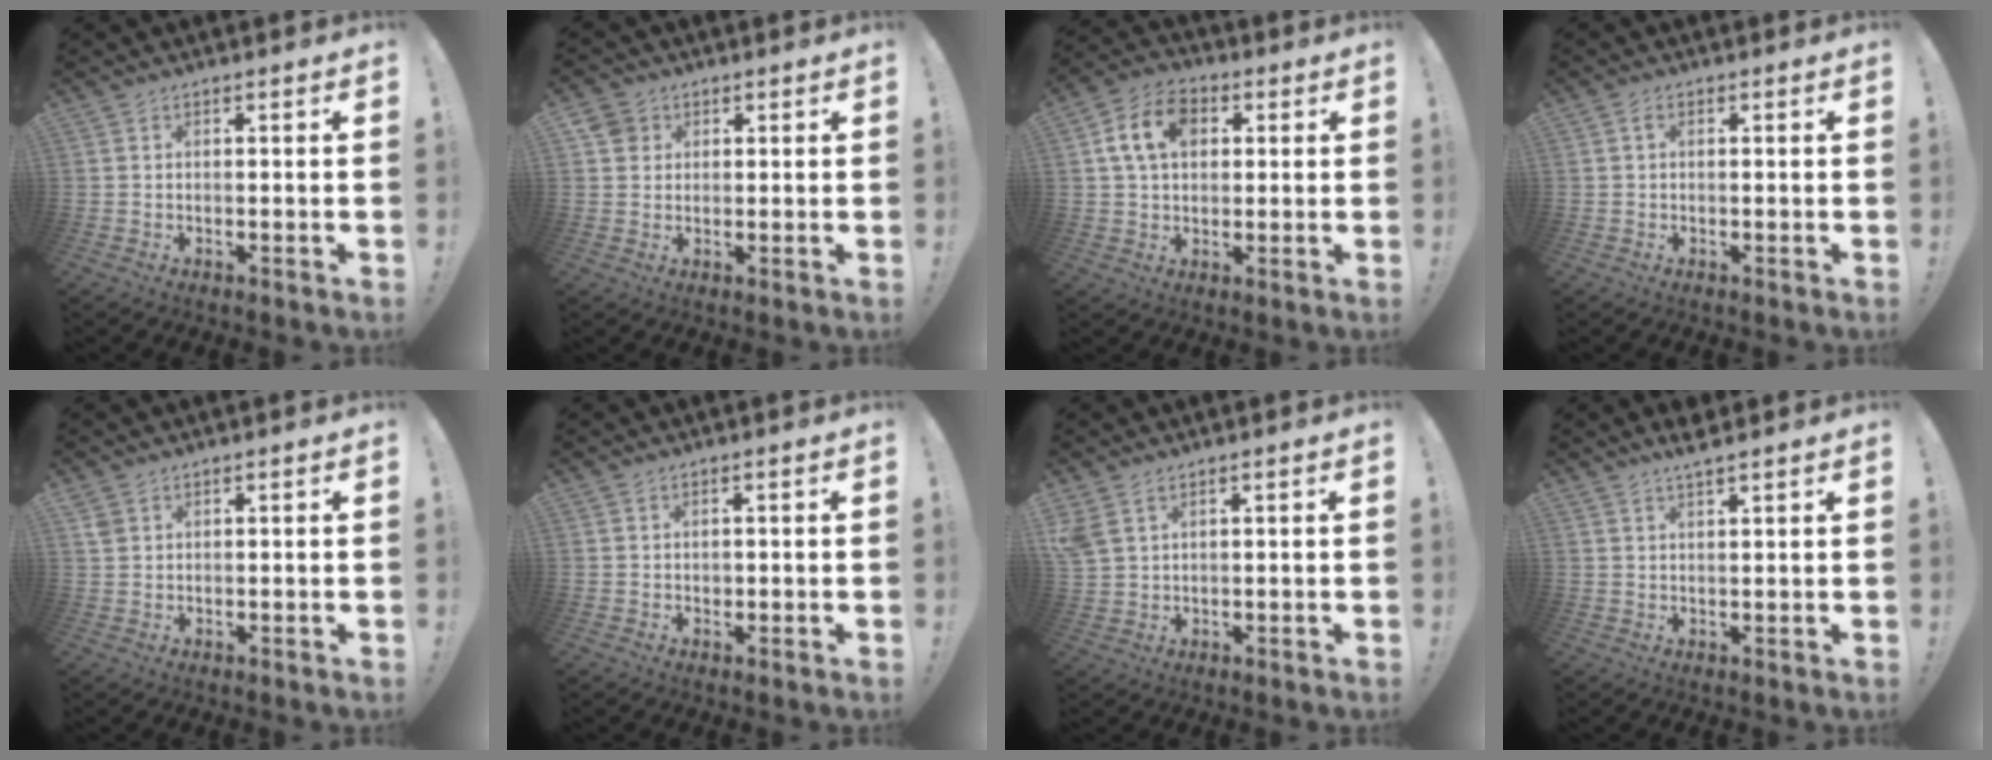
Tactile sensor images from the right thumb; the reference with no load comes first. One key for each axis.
{"total": 4.6, "fx": 2.0, "fy": 4.0, "fz": 1.1, "tx": -0.015, "ty": -0.003, "tz": 0.040}
{"total": 12.0, "fx": 3.4, "fy": 8.6, "fz": 7.7, "tx": -0.128, "ty": 0.015, "tz": 0.068}
{"total": 1.3, "fx": 0.1, "fy": 0.9, "fz": 0.9, "tx": -0.017, "ty": 0.003, "tz": 0.001}
{"total": 2.4, "fx": 1.3, "fy": 1.8, "fz": 1.0, "tx": -0.019, "ty": 0.003, "tz": 0.027}
{"total": 0.9, "fx": 0.1, "fy": 0.9, "fz": 0.1, "tx": 0.000, "ty": 0.001, "tz": 0.001}
{"total": 4.7, "fx": 2.7, "fy": 2.8, "fz": 2.8, "tx": -0.055, "ty": -0.003, "tz": 0.056}
{"total": 3.7, "fx": 3.0, "fy": 0.0, "fz": 2.1, "tx": -0.035, "ty": -0.016, "tz": 0.050}